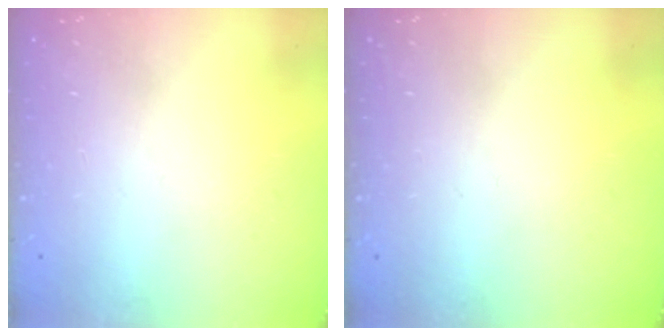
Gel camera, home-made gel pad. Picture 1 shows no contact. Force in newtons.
{"total": 0.0}